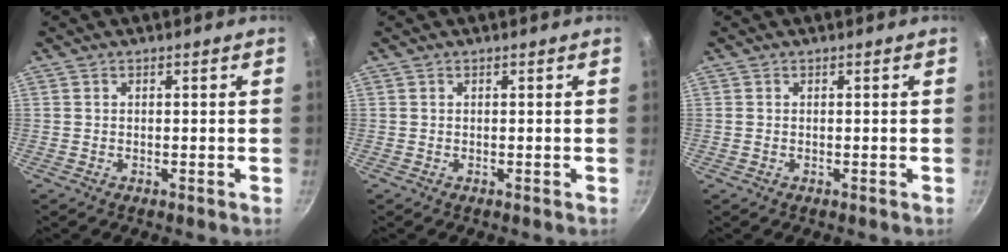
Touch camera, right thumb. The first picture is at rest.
{"total": 0.0}
{"total": 0.0}